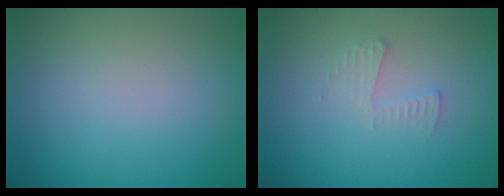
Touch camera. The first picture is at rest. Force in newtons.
{"total": 1.4, "press": 1.4, "slide": 0.1}